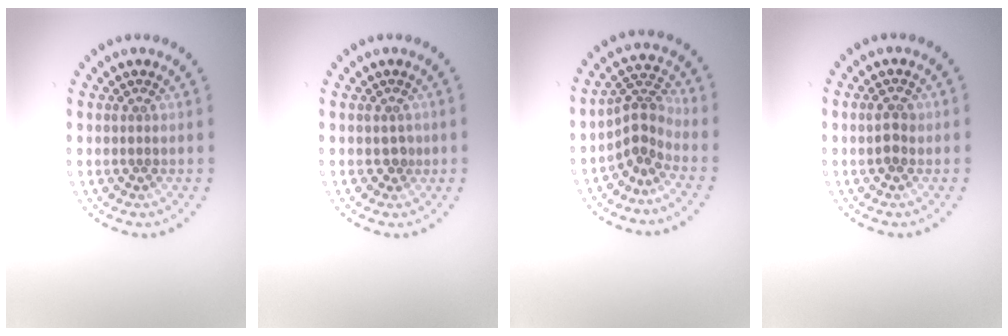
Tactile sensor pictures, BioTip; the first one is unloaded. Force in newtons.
{"total": 1.0, "press": 0.8, "slide": 0.6}
{"total": 2.9, "press": 2.0, "slide": 2.1}
{"total": 1.6, "press": 1.5, "slide": 0.2}